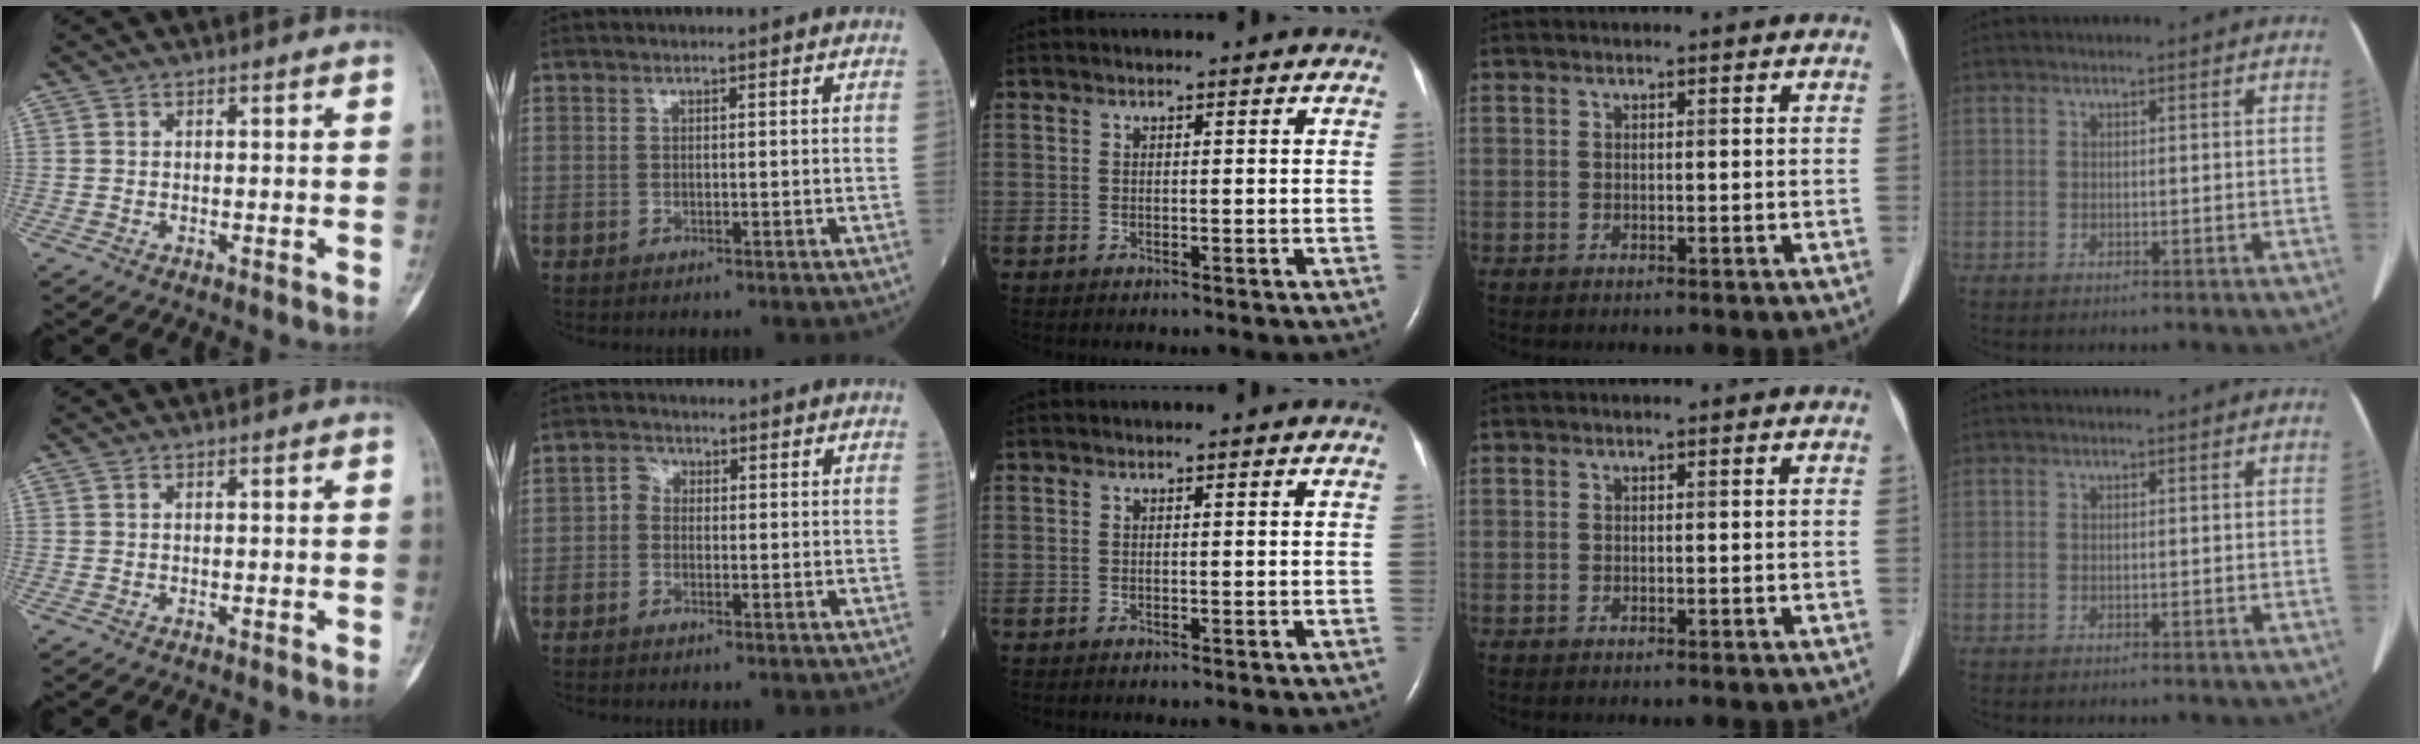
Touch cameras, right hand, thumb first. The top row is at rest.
{"index": {"total": 1.9, "force": [-0.2, 1.7, 0.9], "torque": [-0.011, 0.005, -0.010]}}